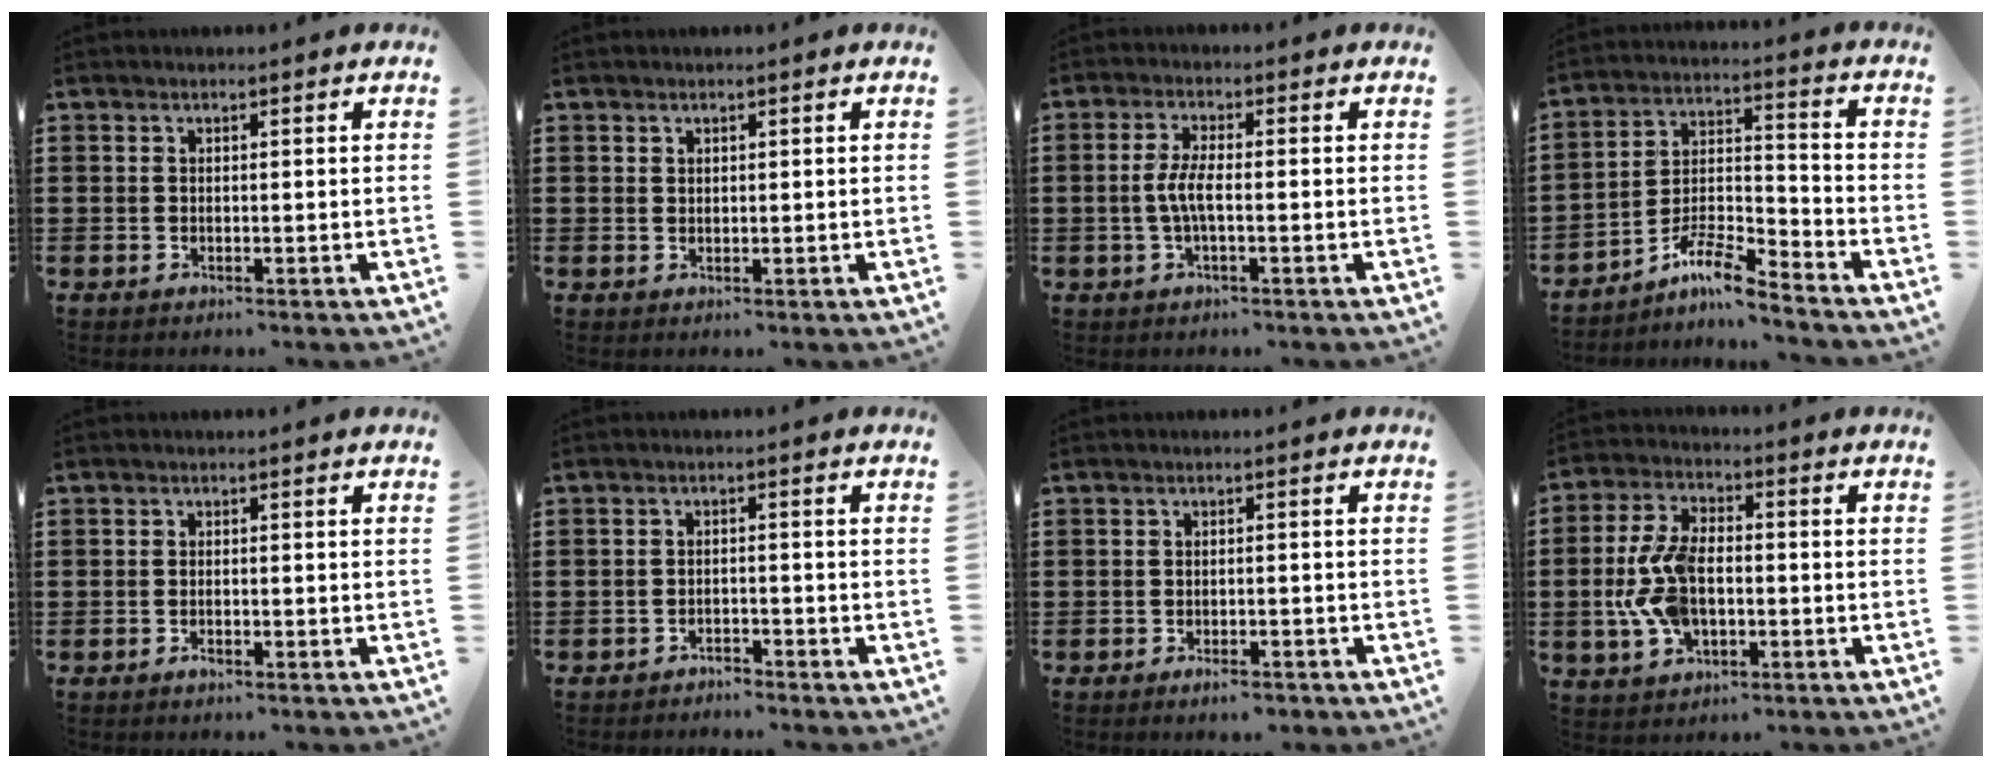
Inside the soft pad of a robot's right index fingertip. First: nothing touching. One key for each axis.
{"total": 0.8, "fx": 0.6, "fy": 0.5, "fz": 0.2, "tx": -0.004, "ty": 0.001, "tz": 0.013}
{"total": 4.0, "fx": -0.8, "fy": 0.8, "fz": 3.9, "tx": -0.099, "ty": -0.007, "tz": -0.025}
{"total": 7.9, "fx": -6.8, "fy": 1.1, "fz": 3.8, "tx": -0.087, "ty": 0.000, "tz": -0.135}
{"total": 0.9, "fx": -0.6, "fy": 0.1, "fz": 0.7, "tx": -0.015, "ty": -0.007, "tz": -0.009}
{"total": 2.0, "fx": -2.0, "fy": 0.1, "fz": 0.0, "tx": -0.007, "ty": -0.002, "tz": -0.042}
{"total": 1.9, "fx": -1.6, "fy": 0.3, "fz": 0.9, "tx": -0.018, "ty": -0.001, "tz": -0.030}
{"total": 10.1, "fx": -1.4, "fy": 5.6, "fz": 8.3, "tx": -0.200, "ty": -0.001, "tz": -0.031}